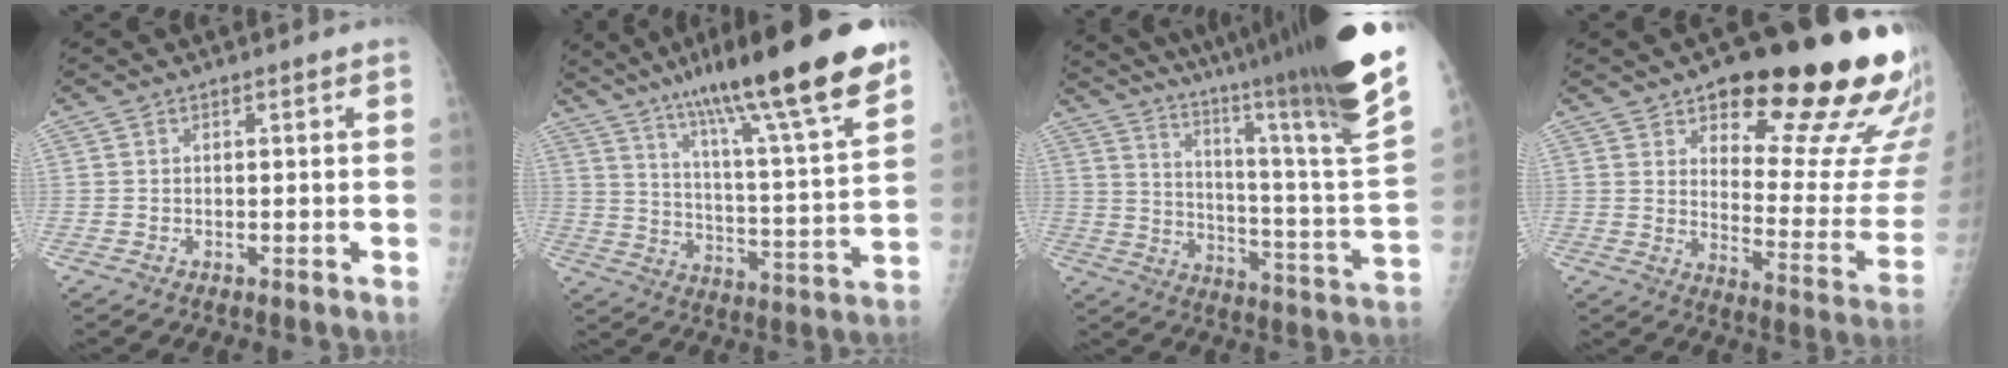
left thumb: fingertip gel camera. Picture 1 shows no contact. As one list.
[{"total": 25.1, "force": [17.1, 2.8, 18.2], "torque": [-0.275, -0.050, 0.271]}, {"total": 37.6, "force": [27.0, 4.1, 25.8], "torque": [-0.319, -0.132, 0.379]}, {"total": 25.0, "force": [16.0, 7.7, 17.5], "torque": [-0.181, -0.096, 0.219]}]